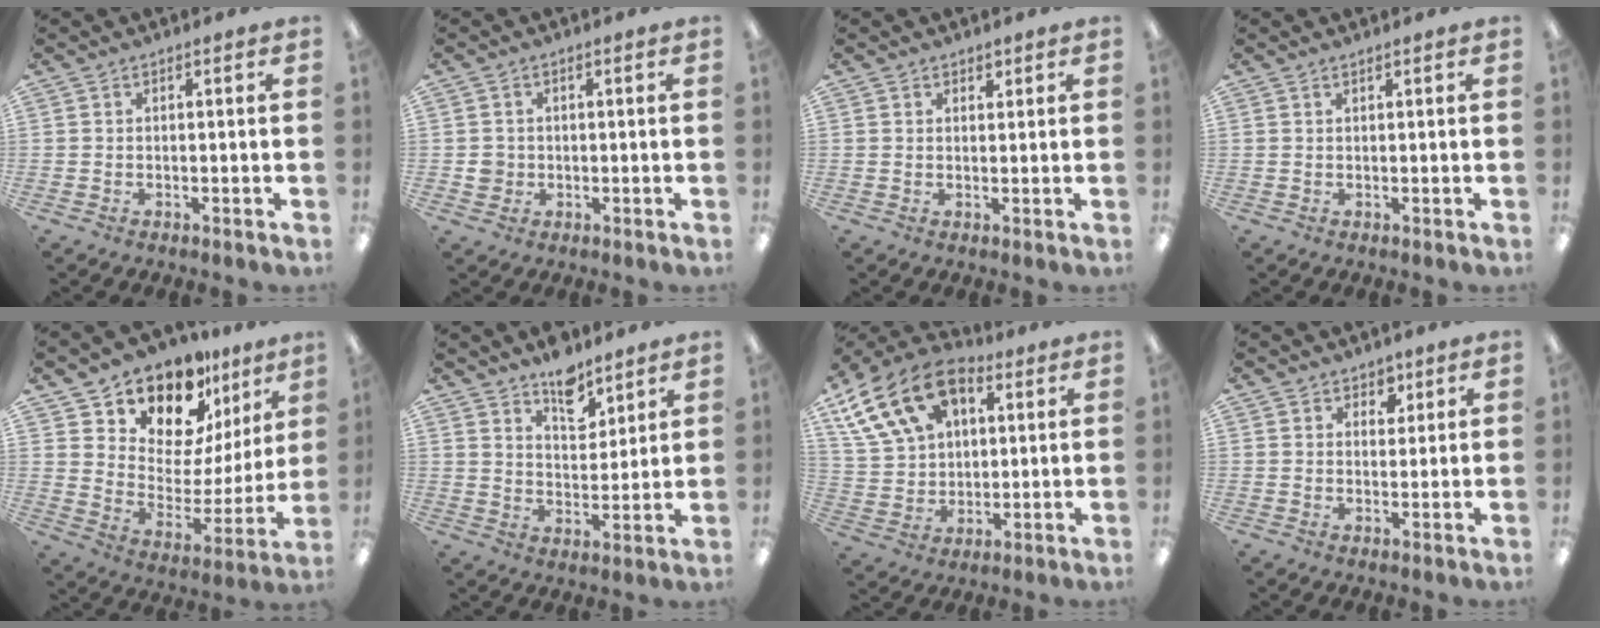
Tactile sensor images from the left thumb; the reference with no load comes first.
{"total": 2.8, "force": [-0.2, 2.8, 0.5], "torque": [-0.003, 0.001, -0.005]}
{"total": 1.5, "force": [1.3, 0.9, 0.2], "torque": [0.004, -0.003, 0.022]}
{"total": 0.7, "force": [0.6, 0.0, 0.2], "torque": [-0.005, 0.001, 0.011]}
{"total": 15.4, "force": [13.1, 7.0, 4.2], "torque": [-0.080, -0.121, 0.232]}
{"total": 8.8, "force": [6.9, 4.1, 3.6], "torque": [-0.037, -0.046, 0.118]}
{"total": 18.1, "force": [9.6, 11.9, 9.6], "torque": [-0.186, -0.028, 0.182]}
{"total": 3.5, "force": [2.3, 2.5, 0.8], "torque": [0.000, -0.008, 0.037]}